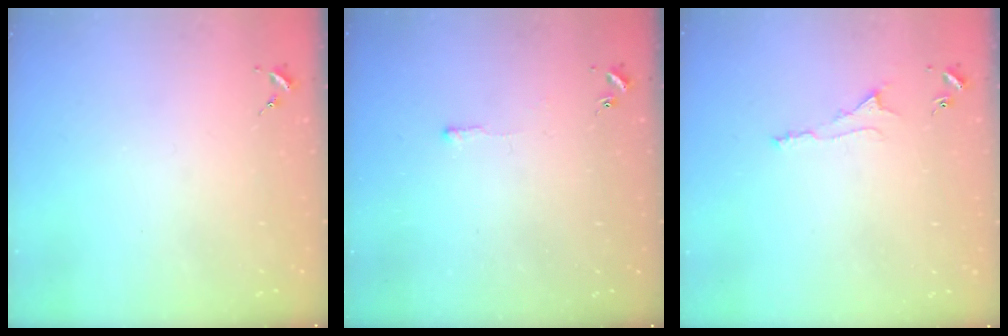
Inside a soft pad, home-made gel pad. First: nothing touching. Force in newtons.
{"total": 2.6, "press": 2.6, "slide": 0.4}
{"total": 5.5, "press": 5.4, "slide": 0.7}